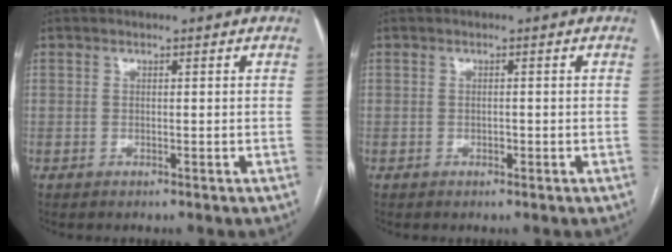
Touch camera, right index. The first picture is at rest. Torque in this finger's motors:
{"motor_torque": [0.07, 0.14, -0.03, 0.00]}